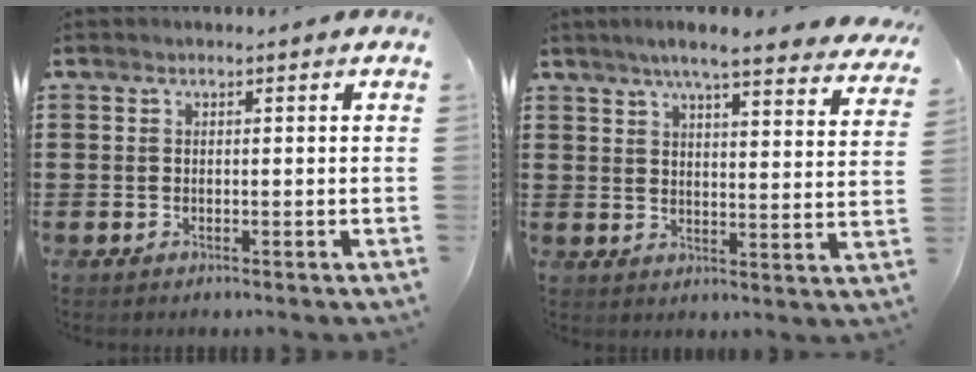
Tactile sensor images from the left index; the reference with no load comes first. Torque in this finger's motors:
{"motor_torque": [0.55, -1.21, 1.04, 0.21]}